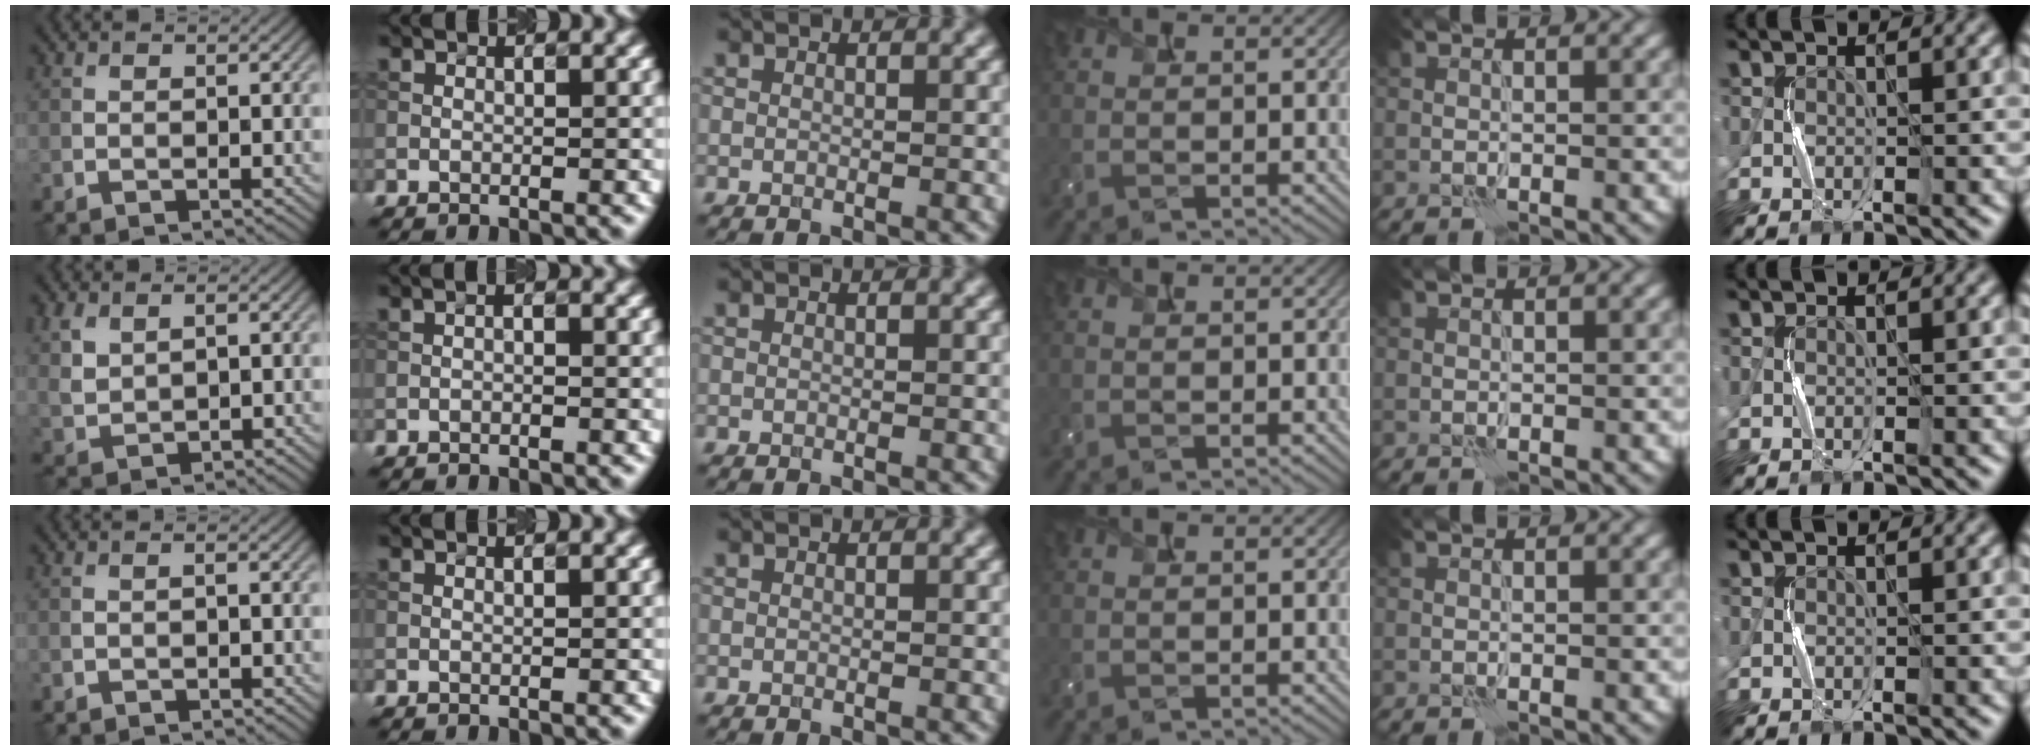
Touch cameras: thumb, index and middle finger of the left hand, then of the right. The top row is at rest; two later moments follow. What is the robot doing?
{"motion": "squeeze", "object": "bubble wrap"}